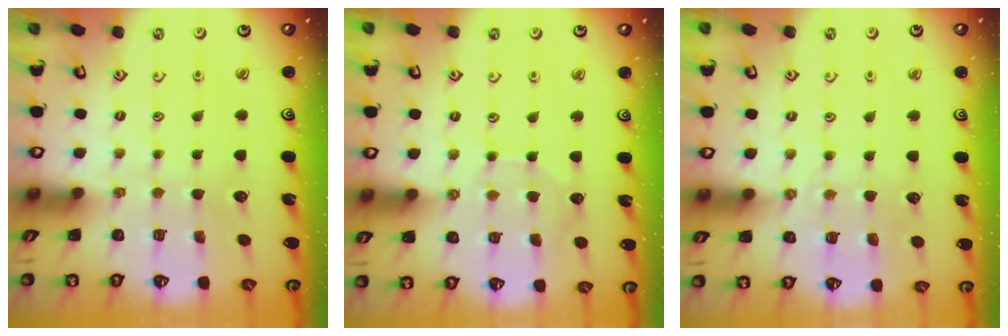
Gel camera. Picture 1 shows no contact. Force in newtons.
{"total": 6.1, "press": 6.1, "slide": 0.6}
{"total": 3.9, "press": 3.9, "slide": 0.7}